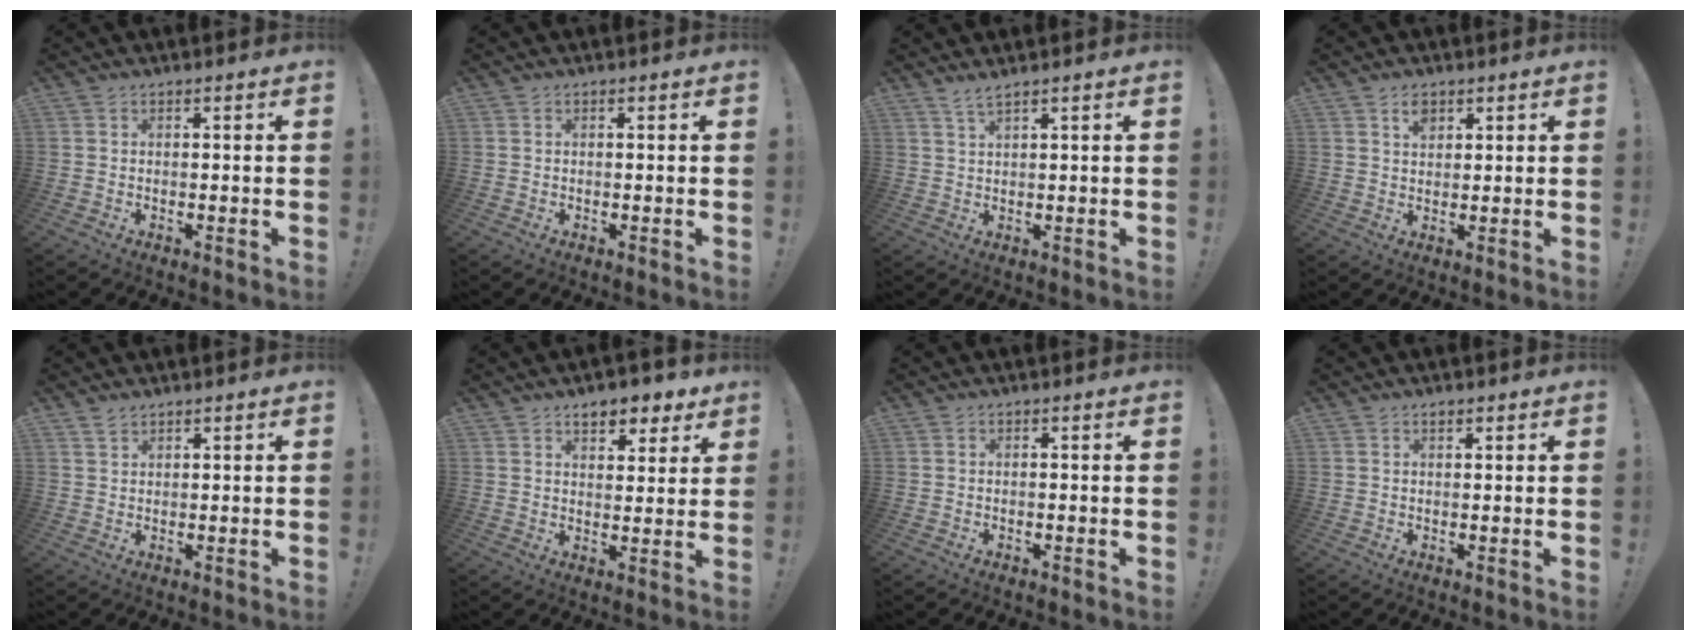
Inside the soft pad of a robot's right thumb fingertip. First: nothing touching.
{"total": 0.0}
{"total": 2.6, "force": [2.1, -0.1, 1.4], "torque": [-0.039, -0.006, 0.039]}
{"total": 3.6, "force": [2.0, 2.3, 1.9], "torque": [-0.015, -0.008, 0.031]}
{"total": 1.9, "force": [1.7, 0.6, 0.5], "torque": [0.003, -0.013, 0.029]}
{"total": 7.5, "force": [5.3, 3.7, 3.9], "torque": [-0.044, -0.027, 0.092]}
{"total": 0.0}
{"total": 1.0, "force": [0.7, 0.6, 0.3], "torque": [0.002, -0.003, 0.012]}